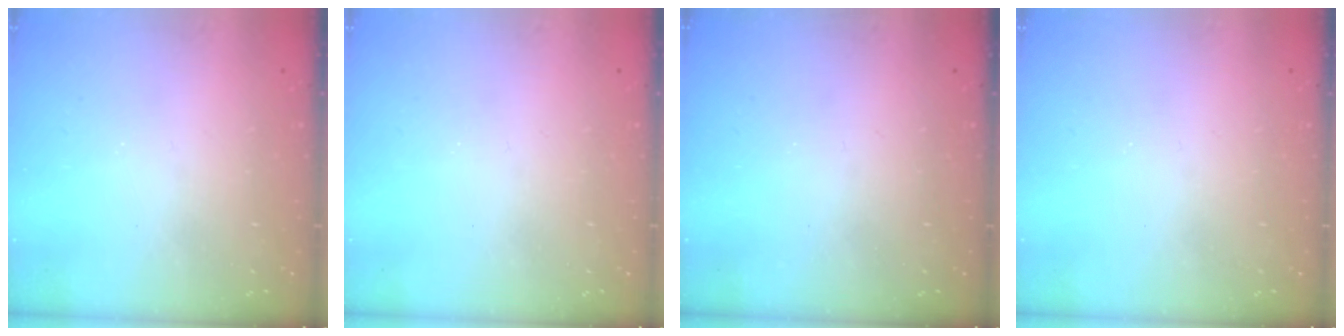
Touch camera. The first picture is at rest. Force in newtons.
{"total": 0.0}
{"total": 0.0}
{"total": 0.0}